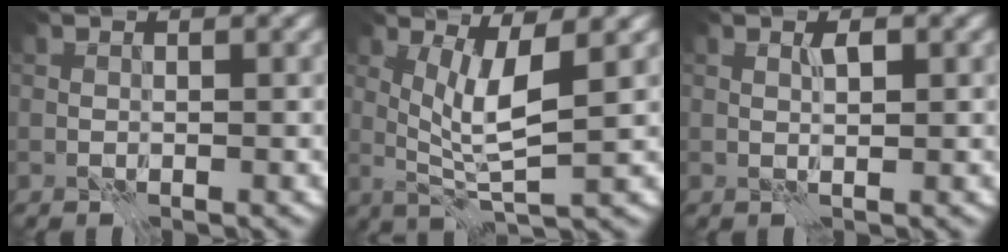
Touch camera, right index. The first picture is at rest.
{"total": 4.3, "force": [1.7, 0.2, 4.0], "torque": [-0.076, -0.009, 0.038]}
{"total": 0.9, "force": [0.6, -0.2, 0.6], "torque": [-0.012, 0.003, 0.009]}